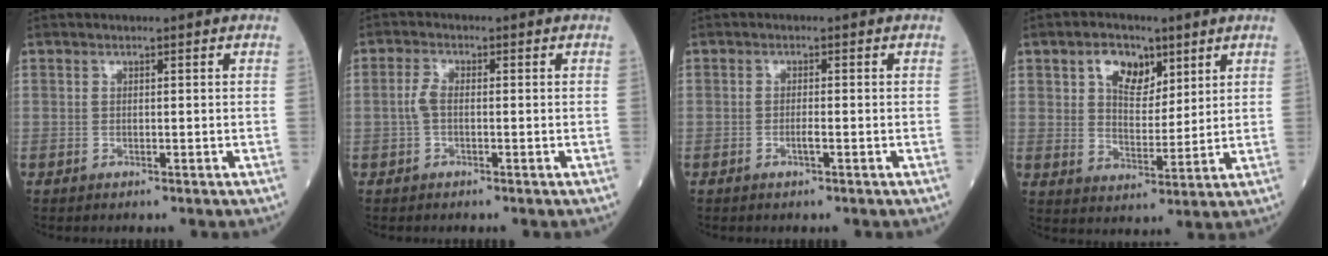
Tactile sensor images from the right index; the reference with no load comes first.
{"total": 2.3, "force": [-0.4, 1.1, 2.0], "torque": [-0.047, 0.002, -0.011]}
{"total": 1.1, "force": [-0.5, 0.0, 1.0], "torque": [-0.023, 0.000, -0.011]}
{"total": 7.4, "force": [3.9, 4.4, 4.5], "torque": [-0.081, 0.013, 0.071]}